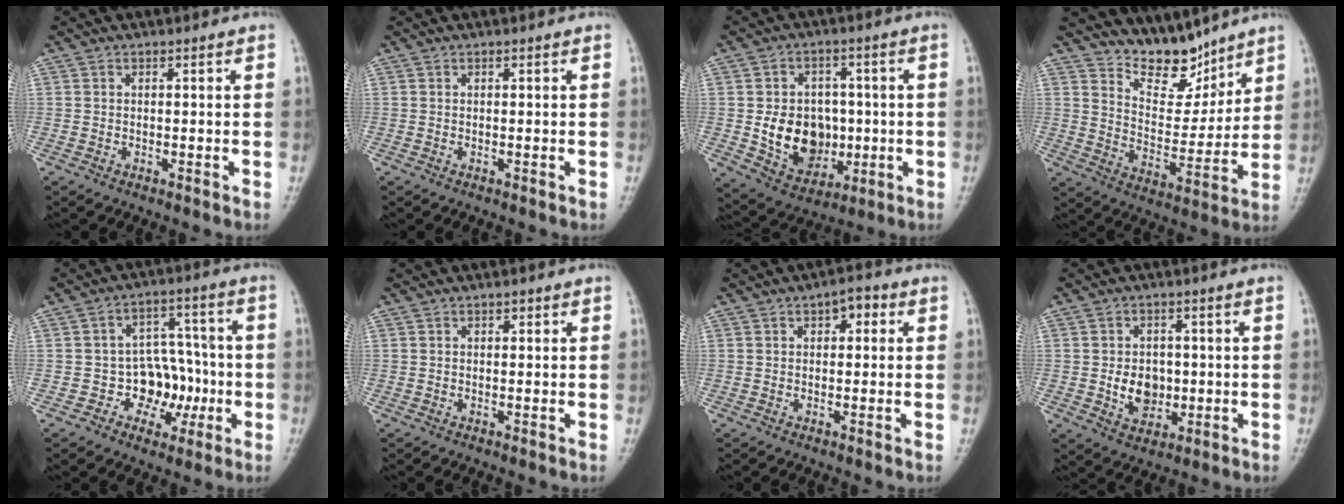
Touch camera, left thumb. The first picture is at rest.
{"total": 0.0}
{"total": 12.7, "force": [-1.1, 10.0, 7.8], "torque": [-0.083, 0.000, -0.006]}
{"total": 10.7, "force": [9.1, 4.6, 3.2], "torque": [-0.018, -0.070, 0.166]}
{"total": 10.3, "force": [-2.6, 7.8, 6.2], "torque": [-0.035, 0.035, -0.041]}
{"total": 0.8, "force": [0.4, 0.5, 0.5], "torque": [-0.003, 0.000, 0.005]}
{"total": 3.7, "force": [1.2, 2.2, 2.7], "torque": [-0.017, 0.006, 0.009]}
{"total": 6.6, "force": [-0.5, 5.2, 4.1], "torque": [-0.035, 0.001, -0.002]}